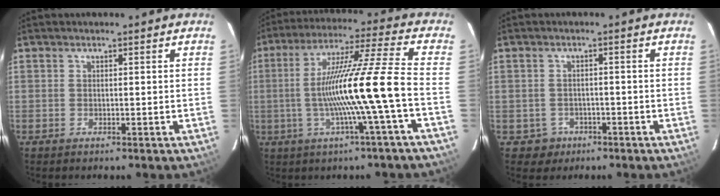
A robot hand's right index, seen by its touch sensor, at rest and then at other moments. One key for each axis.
{"total": 15.5, "fx": -3.6, "fy": -2.4, "fz": 14.9, "tx": -0.256, "ty": -0.004, "tz": -0.062}
{"total": 3.7, "fx": -1.6, "fy": 3.4, "fz": 0.2, "tx": -0.017, "ty": 0.011, "tz": -0.017}